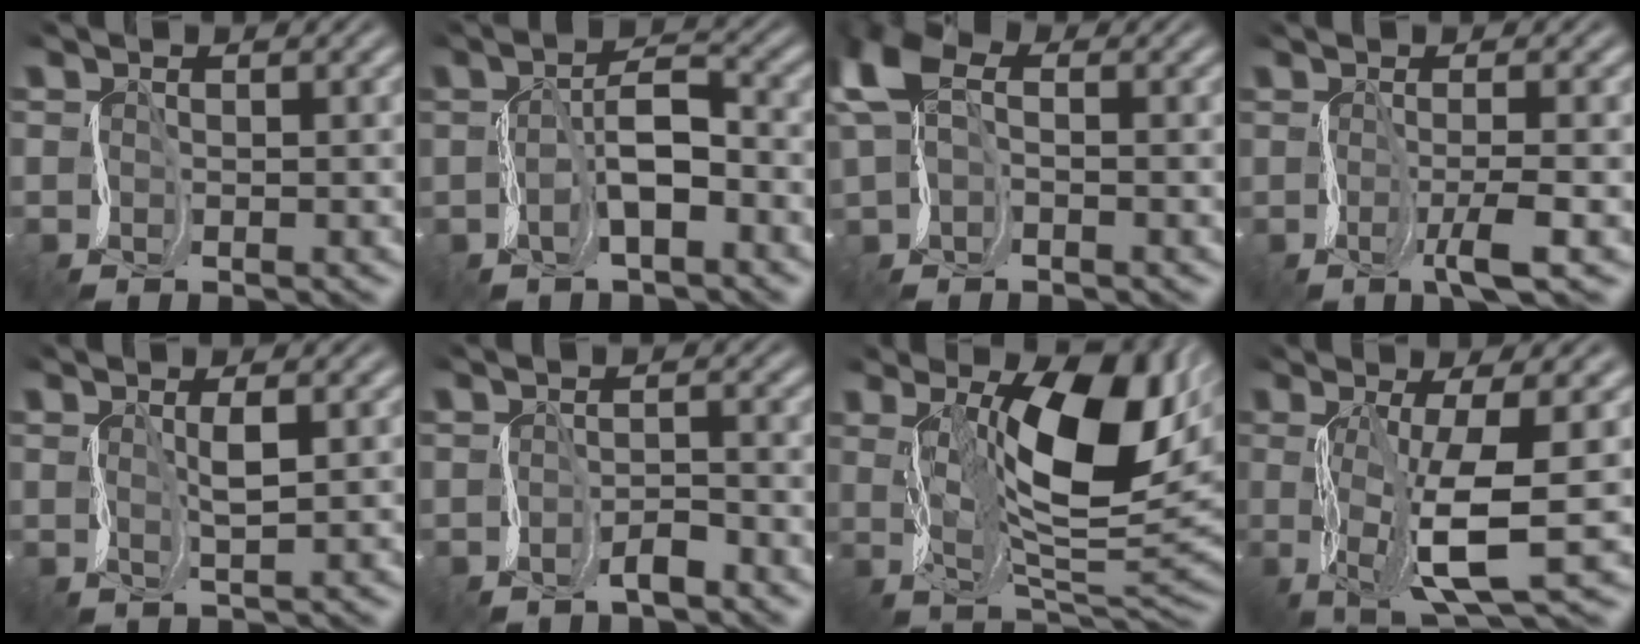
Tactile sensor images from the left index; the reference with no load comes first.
{"total": 1.8, "force": [0.2, 0.4, 1.7], "torque": [-0.041, 0.020, -0.010]}
{"total": 4.9, "force": [1.1, 2.8, 3.8], "torque": [-0.106, 0.019, 0.008]}
{"total": 2.2, "force": [0.0, -0.3, 2.2], "torque": [-0.042, 0.009, -0.014]}
{"total": 2.1, "force": [1.9, -0.8, 0.0], "torque": [-0.012, 0.014, 0.029]}
{"total": 0.8, "force": [0.2, -0.6, -0.4], "torque": [-0.002, 0.012, -0.010]}
{"total": 12.0, "force": [3.6, 4.6, 10.5], "torque": [-0.163, 0.004, 0.053]}
{"total": 6.7, "force": [0.6, 1.3, 6.5], "torque": [-0.122, -0.002, 0.002]}